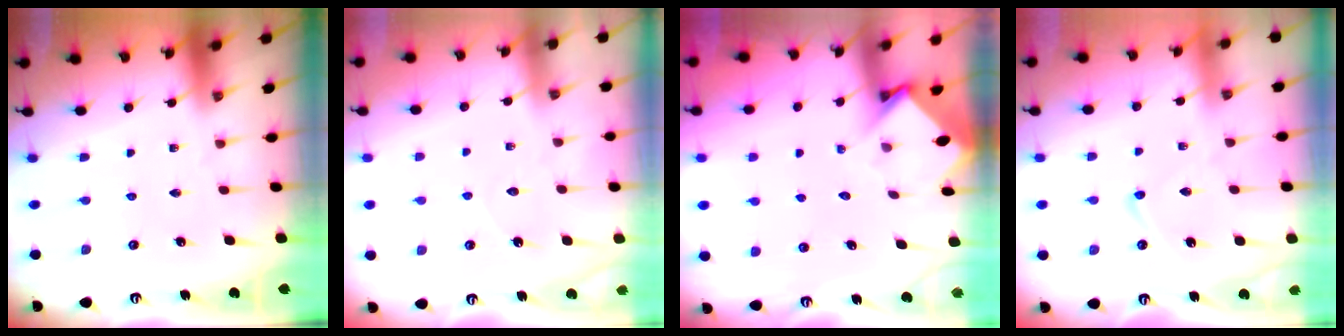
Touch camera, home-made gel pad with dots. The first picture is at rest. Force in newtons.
{"total": 4.5, "press": 4.4, "slide": 0.4}
{"total": 3.7, "press": 3.7, "slide": 0.2}
{"total": 4.9, "press": 4.8, "slide": 0.7}